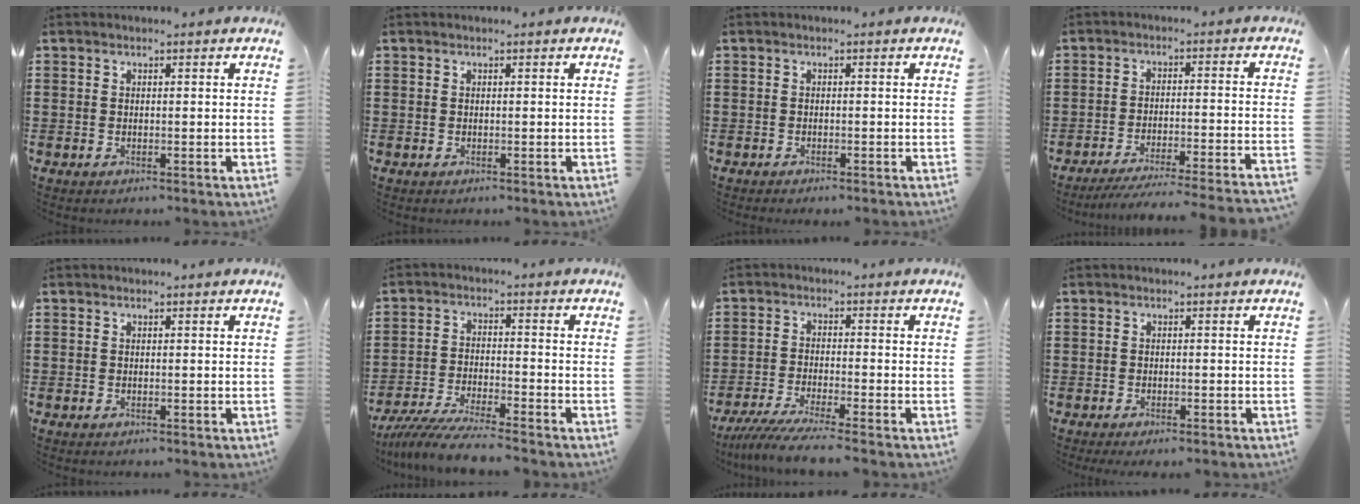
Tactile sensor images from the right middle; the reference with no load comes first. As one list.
[{"total": 0.0}, {"total": 0.6, "force": [-0.5, 0.0, 0.1], "torque": [-0.004, -0.001, -0.011]}, {"total": 5.4, "force": [-5.0, -0.5, 2.0], "torque": [-0.039, -0.016, -0.099]}, {"total": 0.0}, {"total": 6.3, "force": [-6.0, -0.3, 2.0], "torque": [-0.047, -0.014, -0.118]}, {"total": 4.5, "force": [-4.1, -0.5, 1.8], "torque": [-0.051, -0.021, -0.084]}, {"total": 0.8, "force": [-0.7, 0.1, 0.3], "torque": [-0.008, -0.003, -0.014]}]